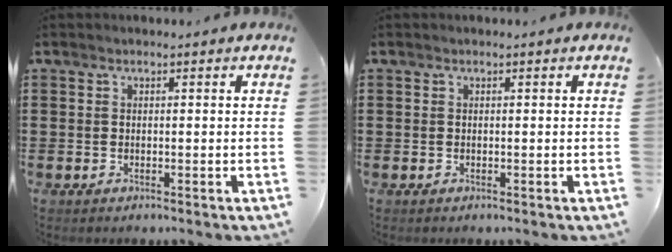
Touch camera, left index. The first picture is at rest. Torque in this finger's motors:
{"motor_torque": [0.01, -0.01, 0.00, -0.01]}